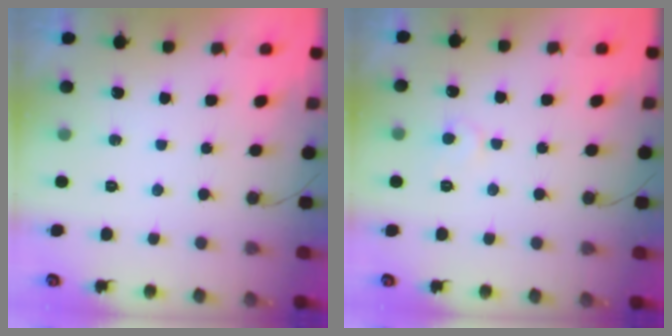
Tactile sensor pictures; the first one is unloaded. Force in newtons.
{"total": 5.6, "press": 5.5, "slide": 0.5}